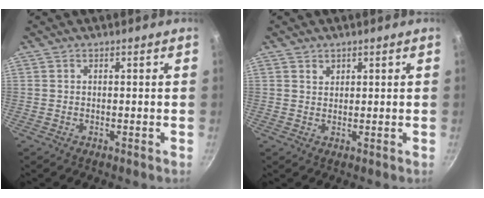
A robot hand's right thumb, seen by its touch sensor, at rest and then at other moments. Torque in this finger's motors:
{"motor_torque": [-0.60, 0.43, 0.55, 0.02, 0.01]}